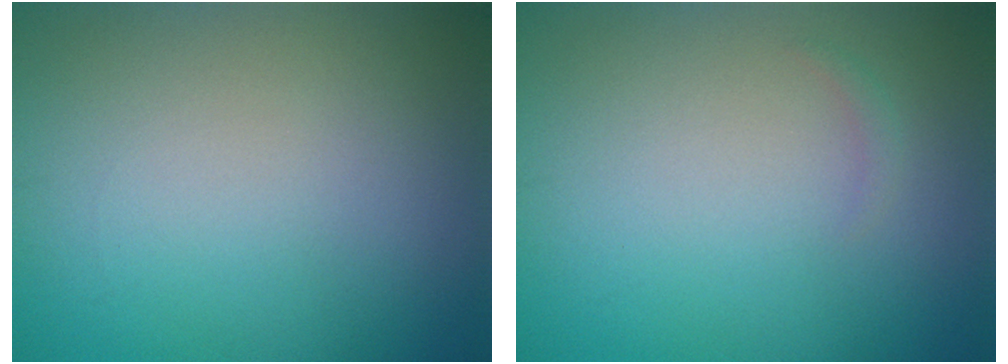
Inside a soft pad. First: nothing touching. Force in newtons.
{"total": 0.5, "press": 0.5, "slide": 0.0}